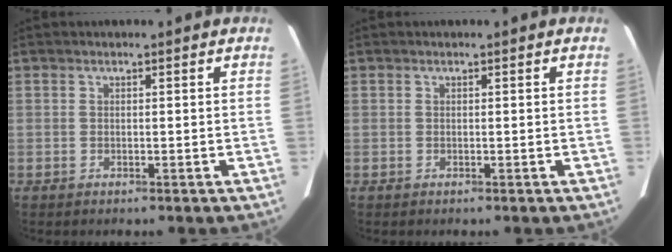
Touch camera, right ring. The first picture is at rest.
{"total": 0.0}